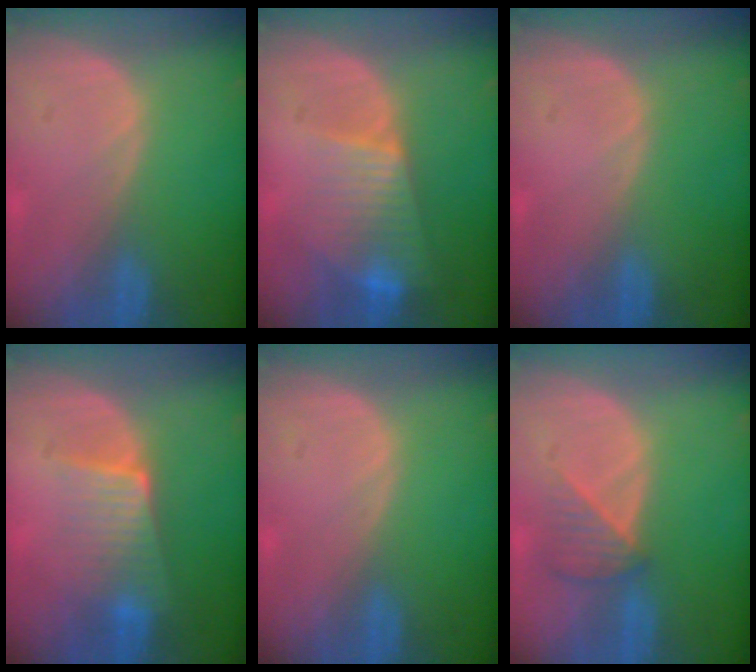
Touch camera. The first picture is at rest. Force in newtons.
{"total": 7.9, "press": 6.8, "slide": 4.0}
{"total": 0.0}
{"total": 6.4, "press": 5.7, "slide": 2.9}
{"total": 0.0}
{"total": 3.5, "press": 3.4, "slide": 0.9}